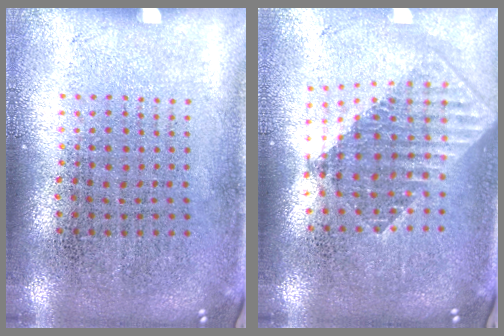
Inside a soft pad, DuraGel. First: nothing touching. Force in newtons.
{"total": 1.8, "press": 1.5, "slide": 1.0}